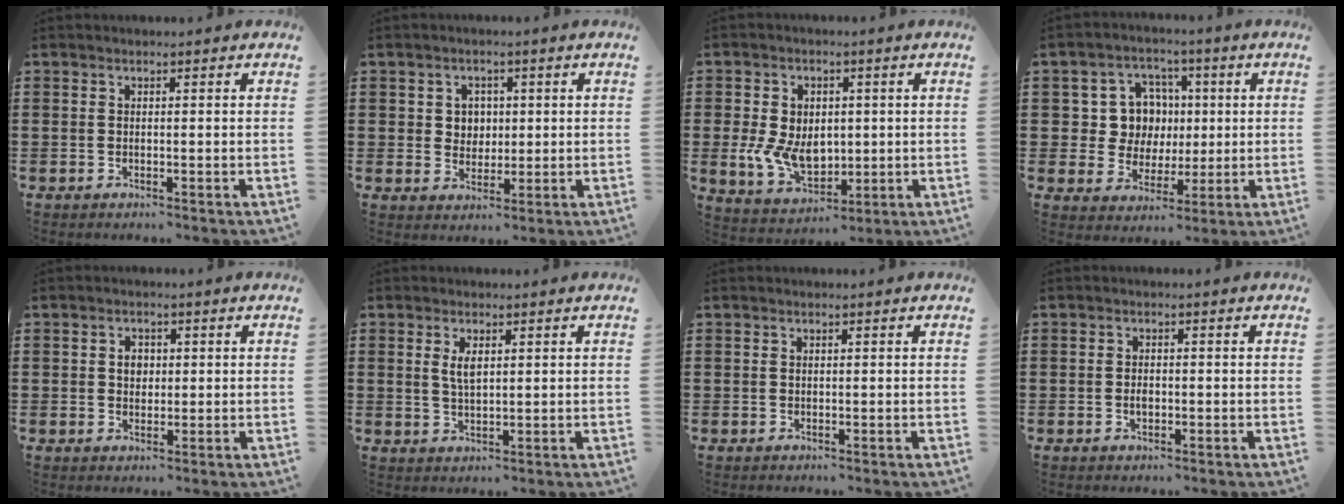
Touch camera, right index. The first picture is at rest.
{"total": 3.1, "force": [0.8, 2.9, 0.8], "torque": [-0.030, 0.008, 0.013]}
{"total": 8.2, "force": [-0.4, 6.0, 5.5], "torque": [-0.133, 0.009, -0.007]}
{"total": 8.7, "force": [1.3, 7.9, 3.5], "torque": [-0.087, 0.018, 0.026]}
{"total": 2.3, "force": [0.3, 1.8, 1.4], "torque": [-0.033, 0.009, 0.005]}
{"total": 3.0, "force": [1.0, 1.1, 2.5], "torque": [-0.054, 0.004, 0.017]}
{"total": 0.0}
{"total": 1.4, "force": [-0.2, 0.9, 1.1], "torque": [-0.022, 0.004, -0.004]}